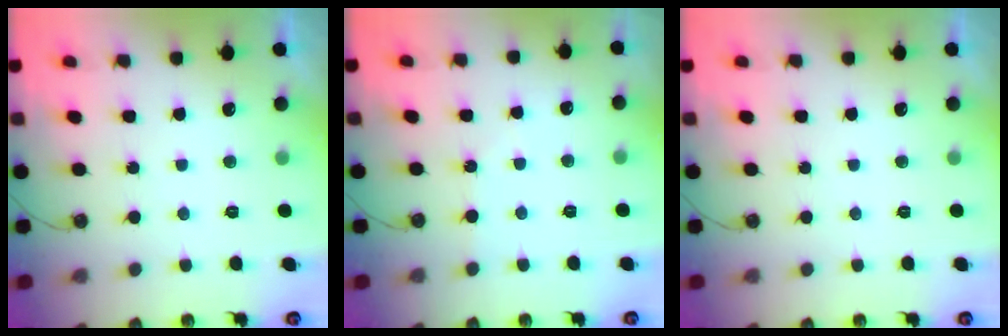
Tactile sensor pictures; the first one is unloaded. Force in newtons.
{"total": 2.5, "press": 2.5, "slide": 0.4}
{"total": 0.0}